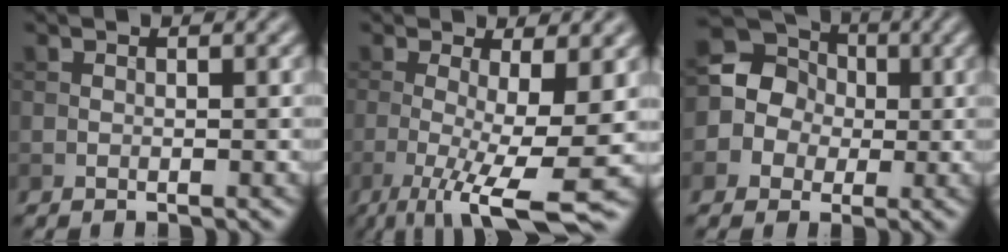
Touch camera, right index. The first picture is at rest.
{"total": 9.2, "force": [-2.0, 2.1, 8.7], "torque": [-0.129, -0.016, -0.027]}
{"total": 11.6, "force": [0.4, 11.1, 3.4], "torque": [-0.095, 0.033, -0.024]}